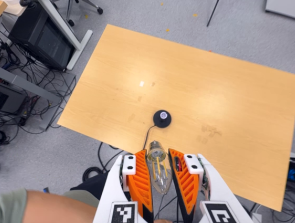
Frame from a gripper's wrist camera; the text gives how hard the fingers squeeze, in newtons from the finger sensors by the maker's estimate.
{"total": 20.6, "left": 22.4, "right": 18.7}